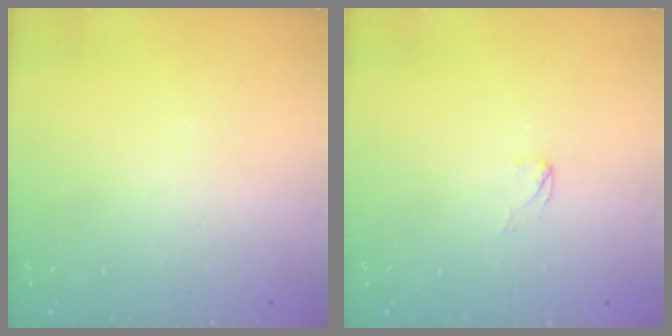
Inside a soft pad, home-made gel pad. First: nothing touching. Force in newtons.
{"total": 2.6, "press": 2.6, "slide": 0.2}